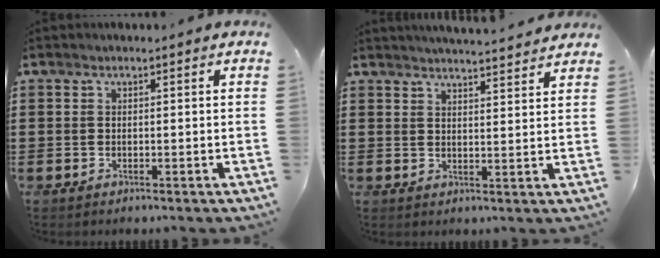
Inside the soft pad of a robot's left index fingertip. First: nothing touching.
{"total": 3.5, "force": [3.4, -0.6, 0.2], "torque": [-0.015, -0.020, 0.060]}